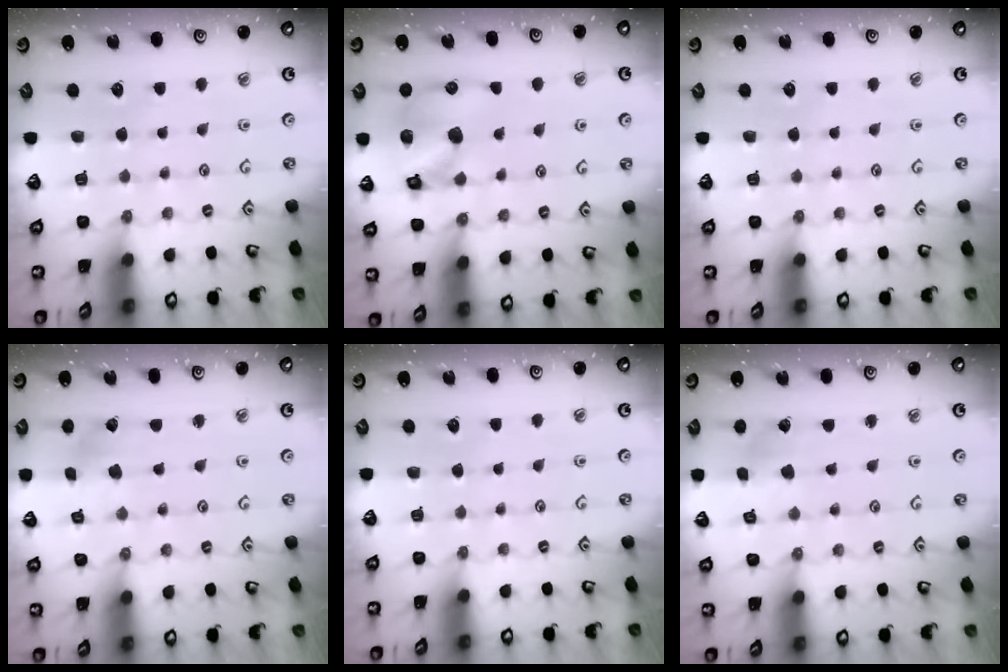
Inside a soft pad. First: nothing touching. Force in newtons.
{"total": 11.9, "press": 11.7, "slide": 1.9}
{"total": 0.0}
{"total": 2.2, "press": 2.2, "slide": 0.3}
{"total": 0.0}
{"total": 2.0, "press": 2.0, "slide": 0.3}